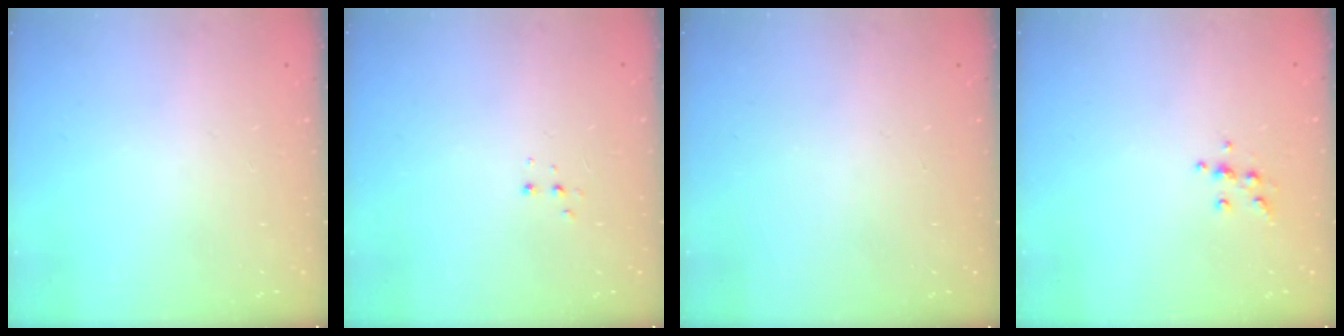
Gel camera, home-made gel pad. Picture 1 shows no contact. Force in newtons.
{"total": 2.7, "press": 2.7, "slide": 0.5}
{"total": 0.0}
{"total": 6.4, "press": 6.4, "slide": 0.5}